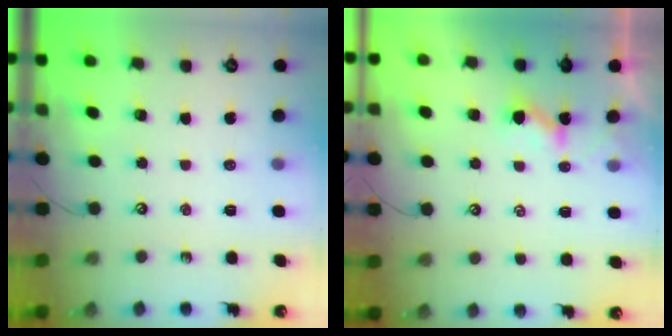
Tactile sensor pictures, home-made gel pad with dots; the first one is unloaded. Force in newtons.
{"total": 2.3, "press": 2.3, "slide": 0.3}